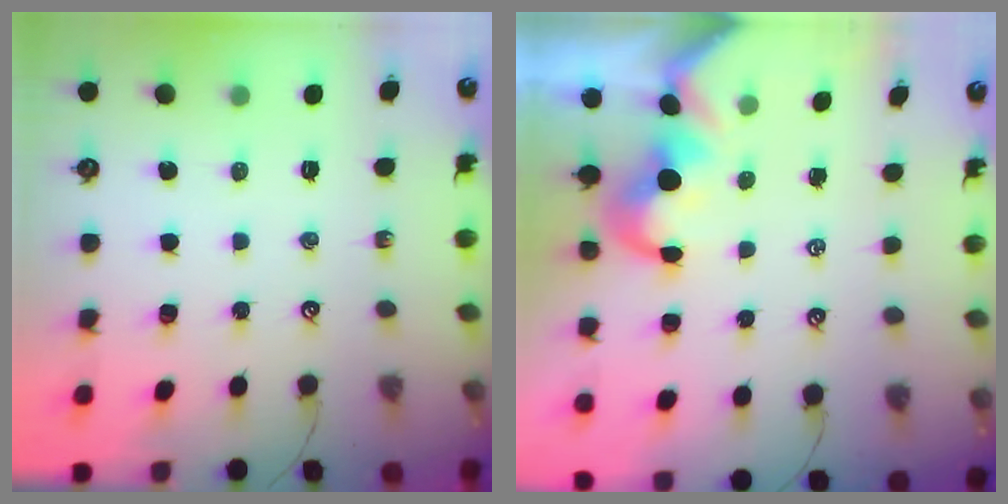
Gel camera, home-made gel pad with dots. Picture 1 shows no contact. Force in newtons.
{"total": 1.4, "press": 1.0, "slide": 0.9}